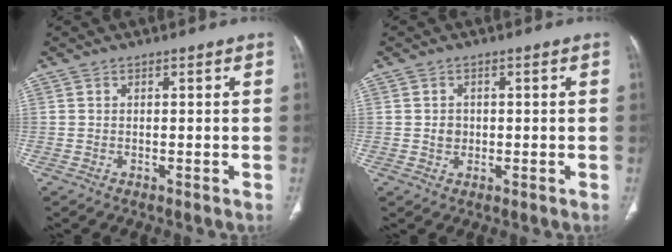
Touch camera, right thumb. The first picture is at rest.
{"total": 2.1, "force": [0.0, 1.8, 0.9], "torque": [-0.005, 0.004, 0.003]}